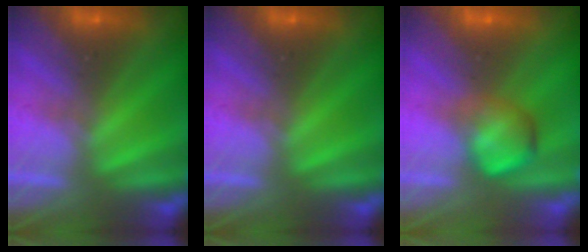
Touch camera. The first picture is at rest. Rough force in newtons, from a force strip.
{"total": 0.0}
{"total": 3.3}